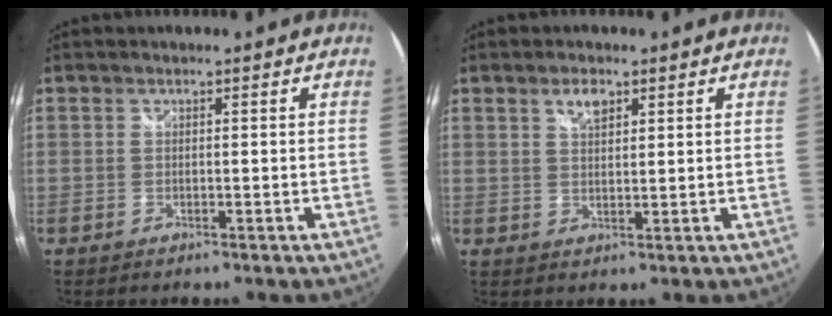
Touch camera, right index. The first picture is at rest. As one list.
[{"total": 3.2, "force": [2.0, 1.4, 2.1], "torque": [-0.034, 0.003, 0.035]}]